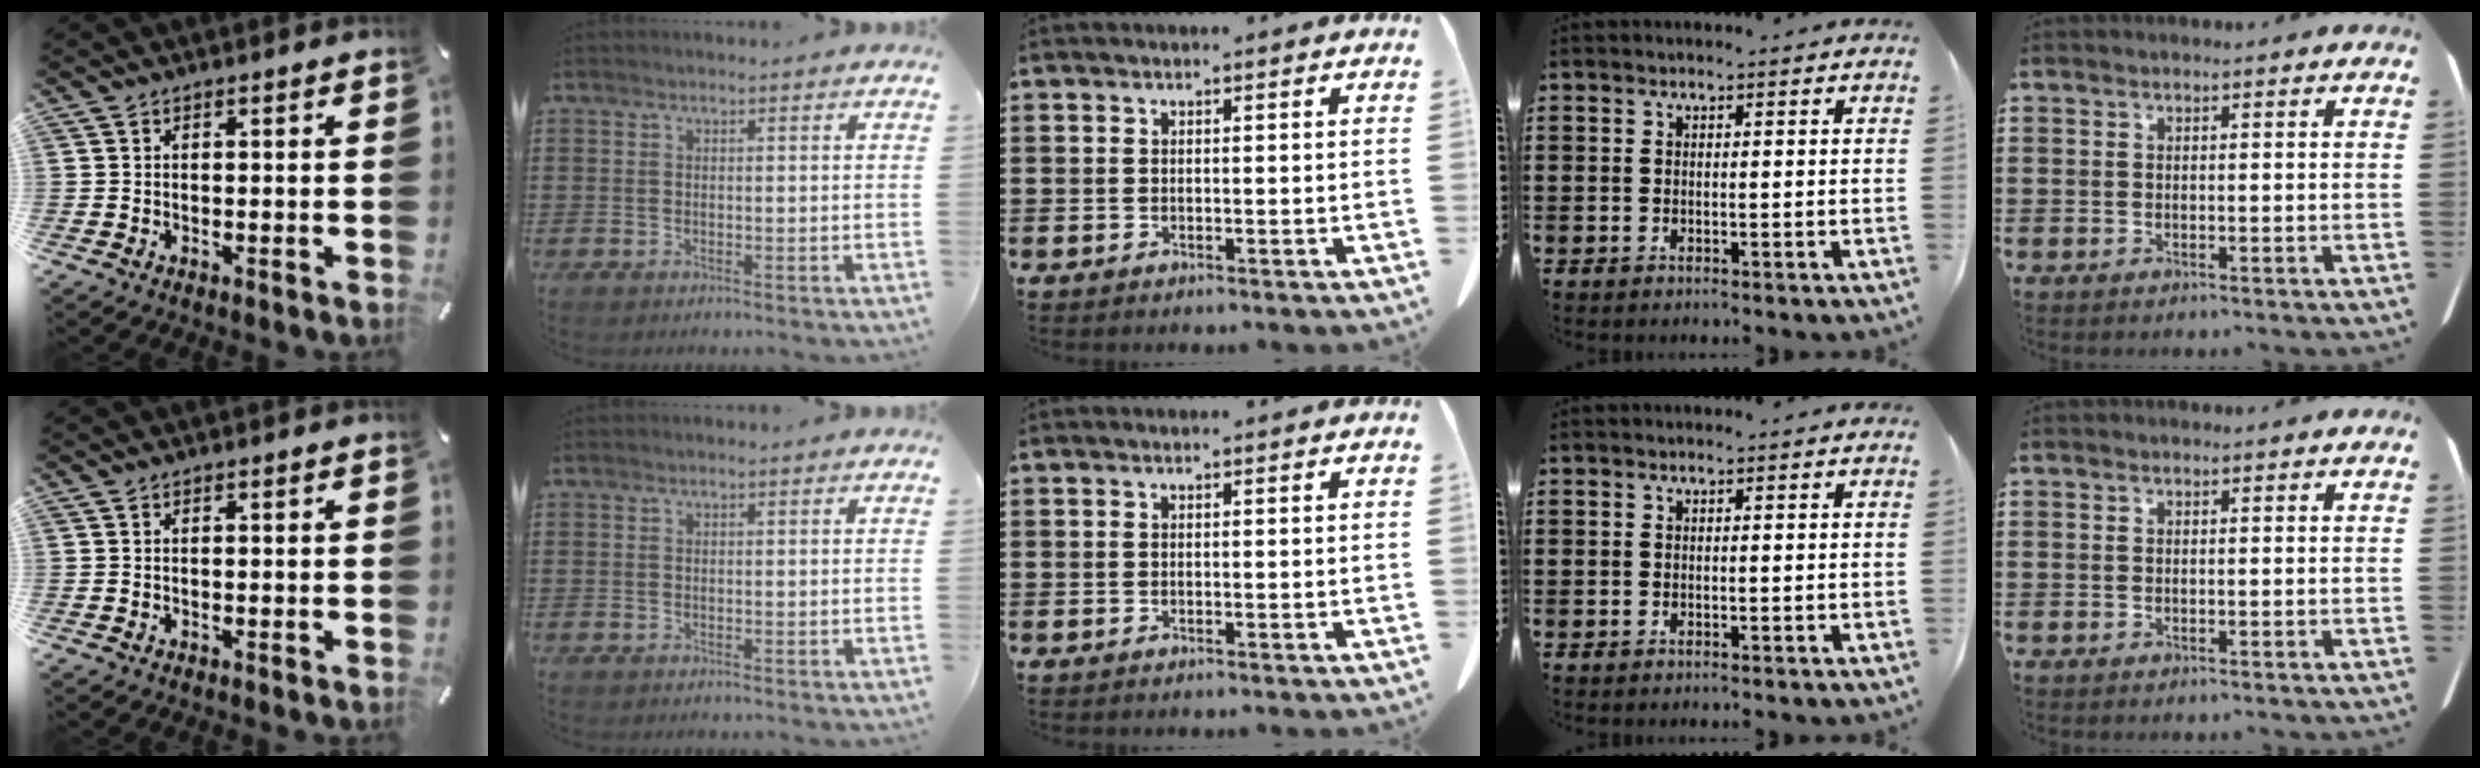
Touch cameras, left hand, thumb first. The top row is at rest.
{}